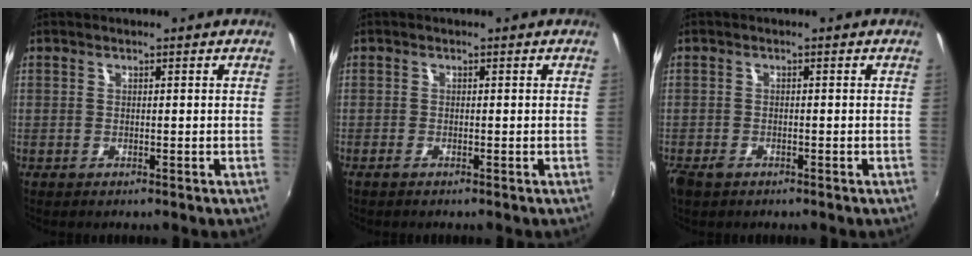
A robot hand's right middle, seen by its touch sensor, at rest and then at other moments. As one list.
[{"total": 0.8, "force": [-0.7, 0.0, 0.5], "torque": [-0.010, -0.004, -0.016]}, {"total": 2.9, "force": [-2.1, 1.4, 1.4], "torque": [-0.034, -0.010, -0.040]}]